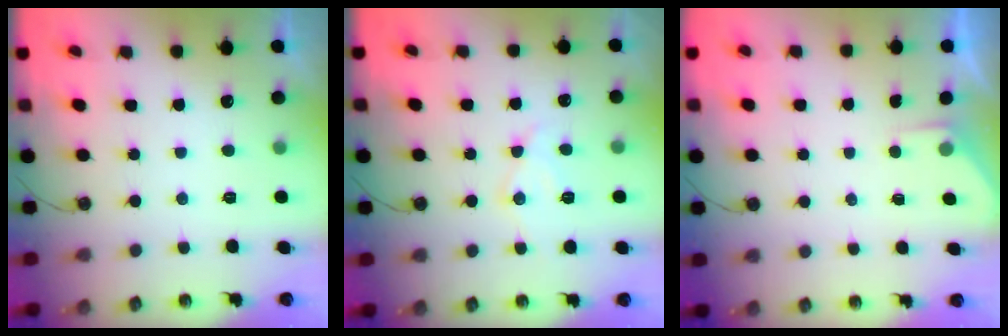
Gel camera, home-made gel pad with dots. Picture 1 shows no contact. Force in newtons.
{"total": 11.0, "press": 10.9, "slide": 0.7}
{"total": 1.4, "press": 1.3, "slide": 0.2}